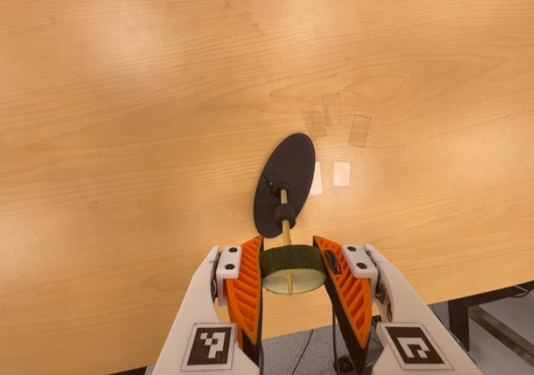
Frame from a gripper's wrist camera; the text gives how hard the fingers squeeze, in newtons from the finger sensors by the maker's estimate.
{"total": 10.6, "left": 9.9, "right": 11.3}